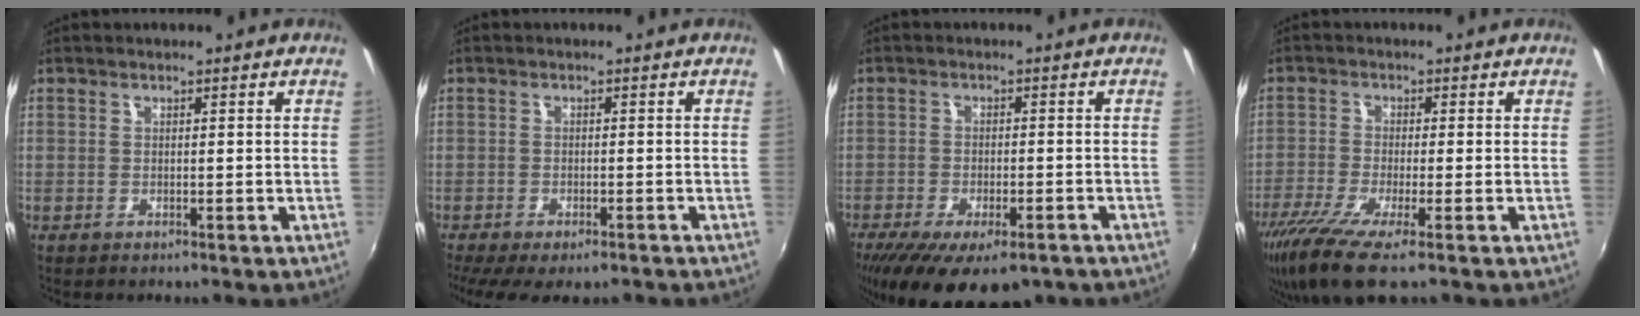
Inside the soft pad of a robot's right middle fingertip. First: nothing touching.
{"total": 9.3, "force": [-6.9, 3.2, 5.4], "torque": [-0.122, -0.042, -0.107]}
{"total": 15.6, "force": [-10.6, 6.1, 9.7], "torque": [-0.197, -0.051, -0.154]}
{"total": 9.3, "force": [-6.1, 1.0, 7.0], "torque": [-0.162, -0.042, -0.114]}